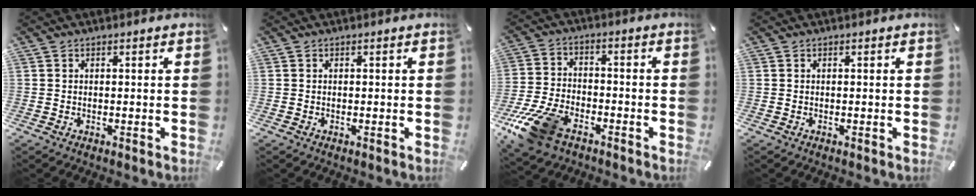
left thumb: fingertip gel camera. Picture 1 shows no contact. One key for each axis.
{"total": 0.0}
{"total": 13.0, "fx": -8.0, "fy": 6.8, "fz": 7.7, "tx": -0.152, "ty": 0.036, "tz": -0.144}
{"total": 0.0}